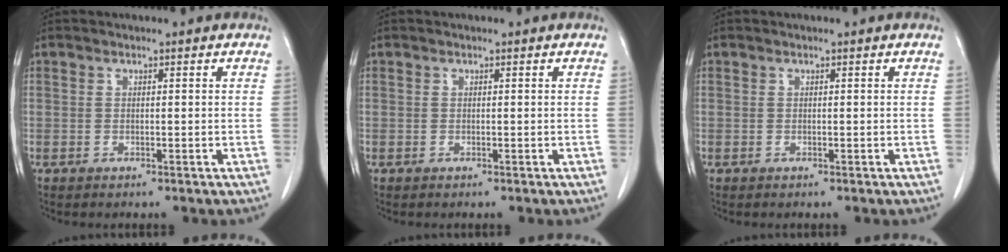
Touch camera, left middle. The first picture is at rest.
{"total": 0.0}
{"total": 0.0}